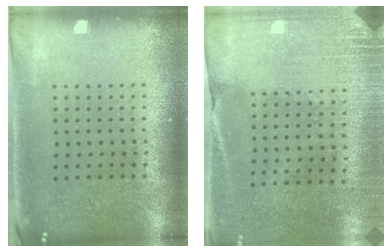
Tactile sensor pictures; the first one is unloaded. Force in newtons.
{"total": 2.6, "press": 2.5, "slide": 0.8}